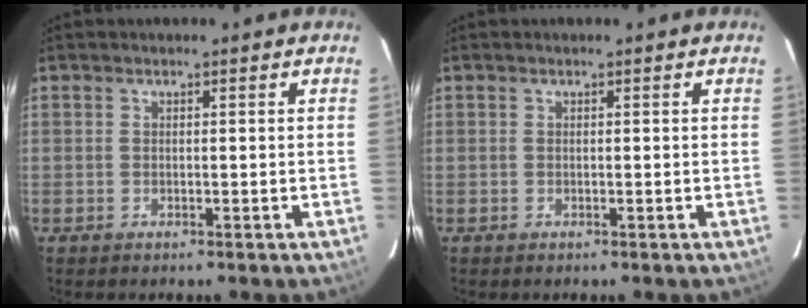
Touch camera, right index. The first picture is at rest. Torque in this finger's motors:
{"motor_torque": [0.12, 0.34, -0.04, 0.00]}